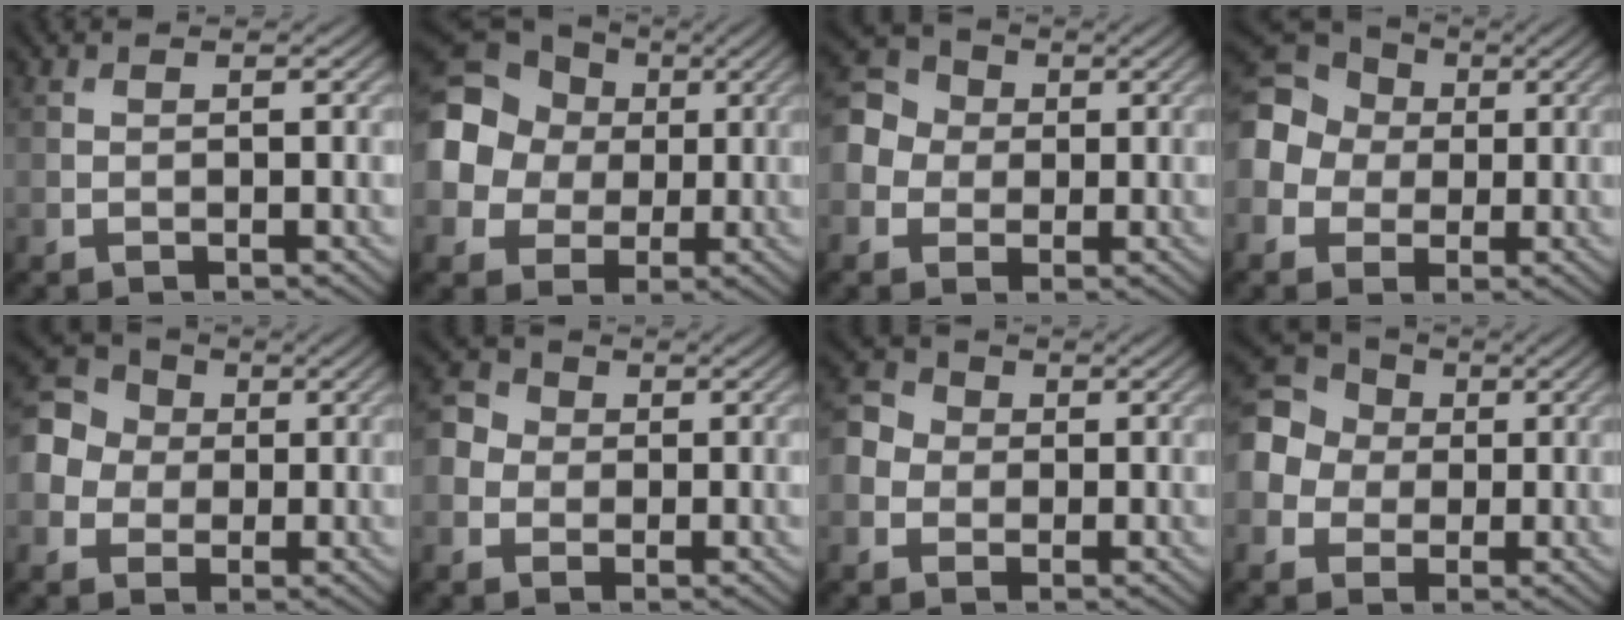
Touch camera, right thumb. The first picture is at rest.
{"total": 15.3, "force": [1.8, 13.9, 6.3], "torque": [-0.205, 0.025, 0.000]}
{"total": 7.0, "force": [-0.1, 6.4, 2.9], "torque": [-0.091, 0.012, -0.017]}
{"total": 12.0, "force": [0.4, 10.9, 5.0], "torque": [-0.165, 0.025, -0.029]}
{"total": 8.7, "force": [0.3, 7.9, 3.7], "torque": [-0.116, 0.019, -0.017]}
{"total": 3.9, "force": [-0.2, 3.6, 1.5], "torque": [-0.042, 0.006, -0.009]}
{"total": 4.4, "force": [-0.3, 4.0, 1.8], "torque": [-0.048, 0.006, -0.012]}
{"total": 9.6, "force": [0.3, 8.7, 4.0], "torque": [-0.130, 0.017, -0.025]}